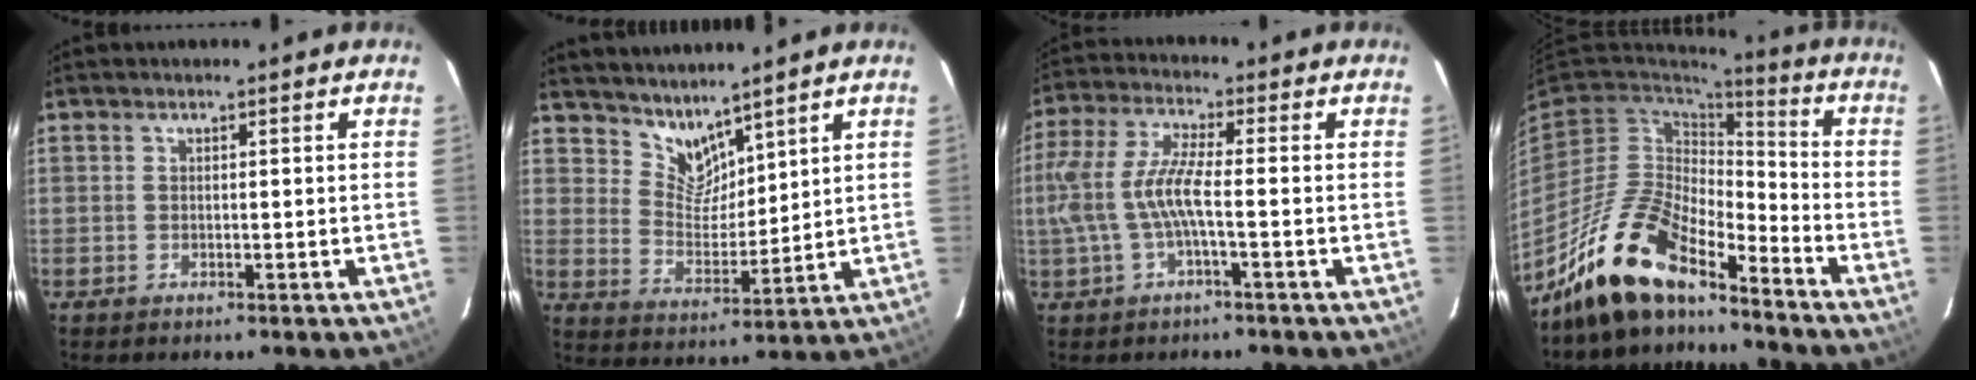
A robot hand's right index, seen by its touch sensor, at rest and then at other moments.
{"total": 7.1, "force": [6.3, 2.8, 1.9], "torque": [-0.025, -0.004, 0.126]}
{"total": 9.4, "force": [-1.8, 1.7, 9.0], "torque": [-0.198, 0.001, -0.027]}
{"total": 15.9, "force": [-12.8, 5.1, 8.1], "torque": [-0.165, -0.005, -0.242]}